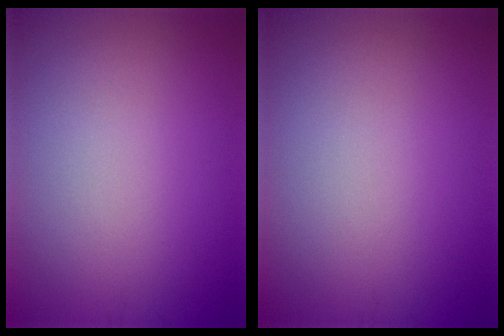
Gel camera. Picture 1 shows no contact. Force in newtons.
{"total": 0.0}